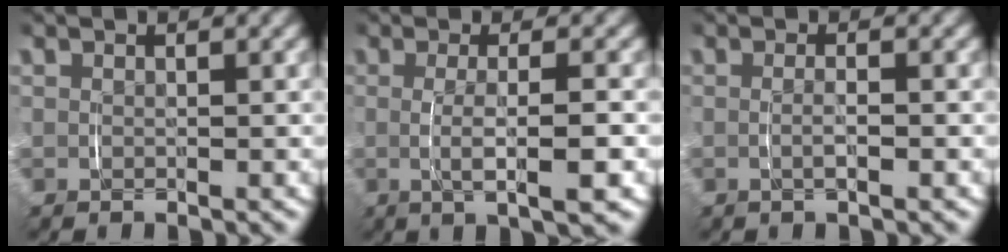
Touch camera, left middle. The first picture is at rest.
{"total": 4.2, "force": [-0.7, 0.5, 4.1], "torque": [-0.066, -0.003, -0.008]}
{"total": 1.3, "force": [-0.4, 0.1, 1.3], "torque": [-0.021, -0.002, -0.006]}